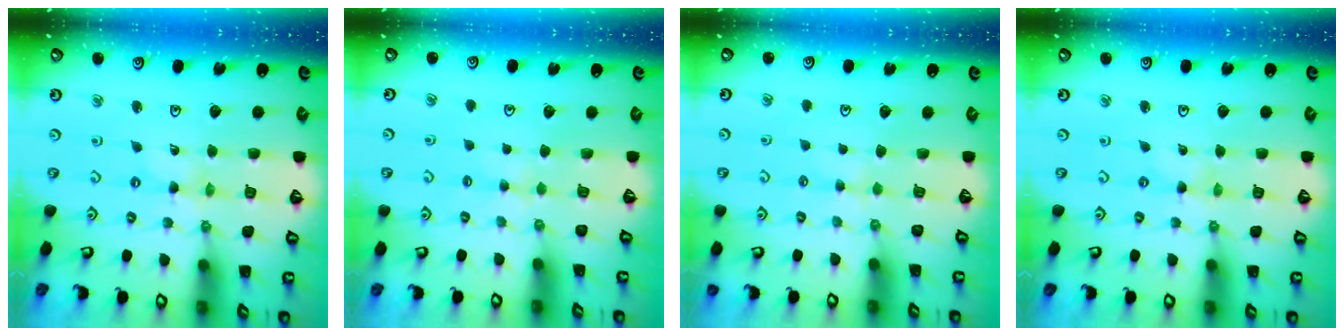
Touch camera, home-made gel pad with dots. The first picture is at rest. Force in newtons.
{"total": 3.4, "press": 3.4, "slide": 0.5}
{"total": 2.3, "press": 2.2, "slide": 0.5}
{"total": 0.0}